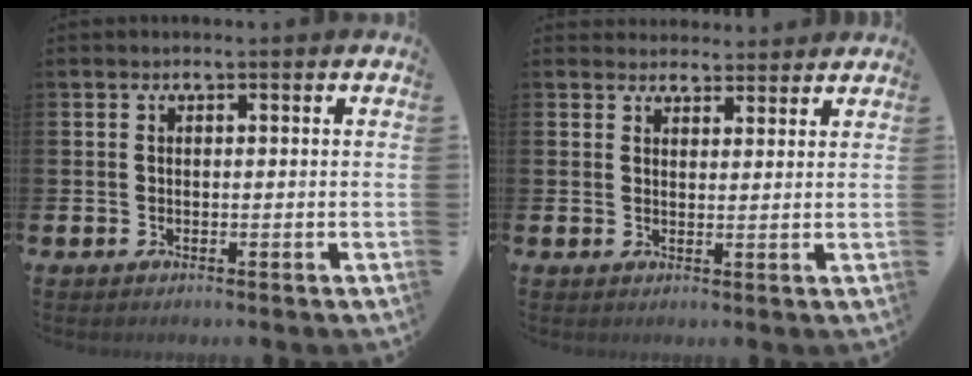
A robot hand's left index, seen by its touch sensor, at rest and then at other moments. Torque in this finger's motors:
{"motor_torque": [0.94, -1.20, 0.07, -0.01]}